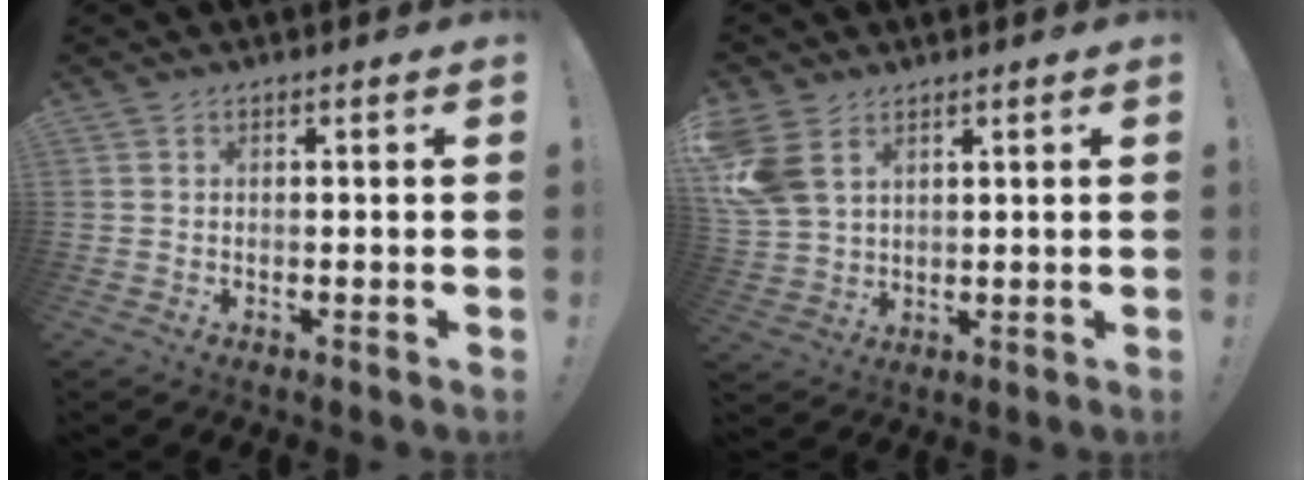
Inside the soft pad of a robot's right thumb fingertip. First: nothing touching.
{"total": 9.2, "force": [4.2, 6.4, 5.2], "torque": [-0.114, -0.009, 0.087]}